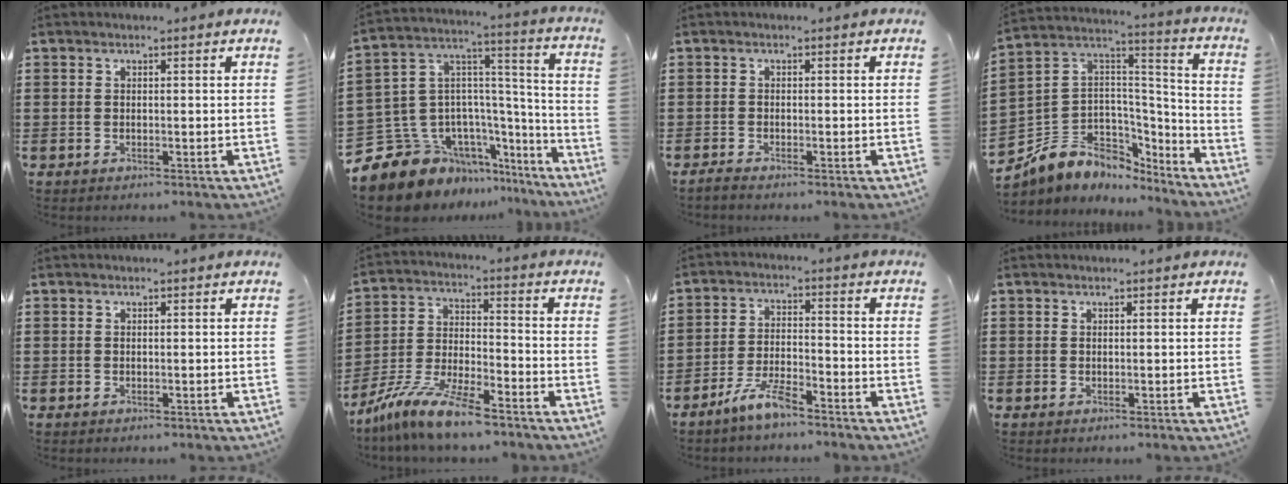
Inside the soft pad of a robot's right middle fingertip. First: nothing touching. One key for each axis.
{"total": 13.0, "fx": -9.7, "fy": 7.8, "fz": 3.6, "tx": -0.121, "ty": 0.003, "tz": -0.176}
{"total": 0.8, "fx": -0.8, "fy": 0.0, "fz": 0.3, "tx": -0.006, "ty": -0.004, "tz": -0.015}
{"total": 6.3, "fx": -3.9, "fy": 4.9, "fz": -0.2, "tx": -0.043, "ty": -0.019, "tz": -0.081}
{"total": 0.0}
{"total": 10.0, "fx": -8.7, "fy": 0.8, "fz": 4.9, "tx": -0.107, "ty": 0.006, "tz": -0.173}
{"total": 5.9, "fx": -4.9, "fy": 1.2, "fz": 3.1, "tx": -0.070, "ty": 0.000, "tz": -0.094}
{"total": 0.0}